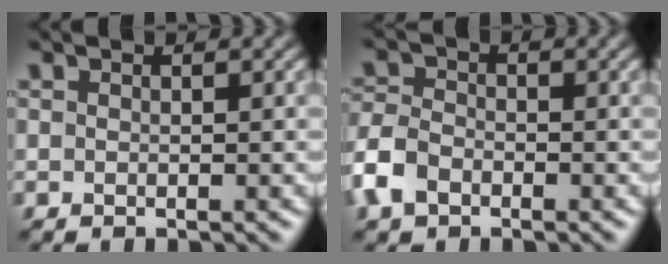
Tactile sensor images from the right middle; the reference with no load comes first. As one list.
[{"total": 4.0, "force": [-2.1, 2.6, 2.1], "torque": [-0.052, 0.000, -0.055]}]